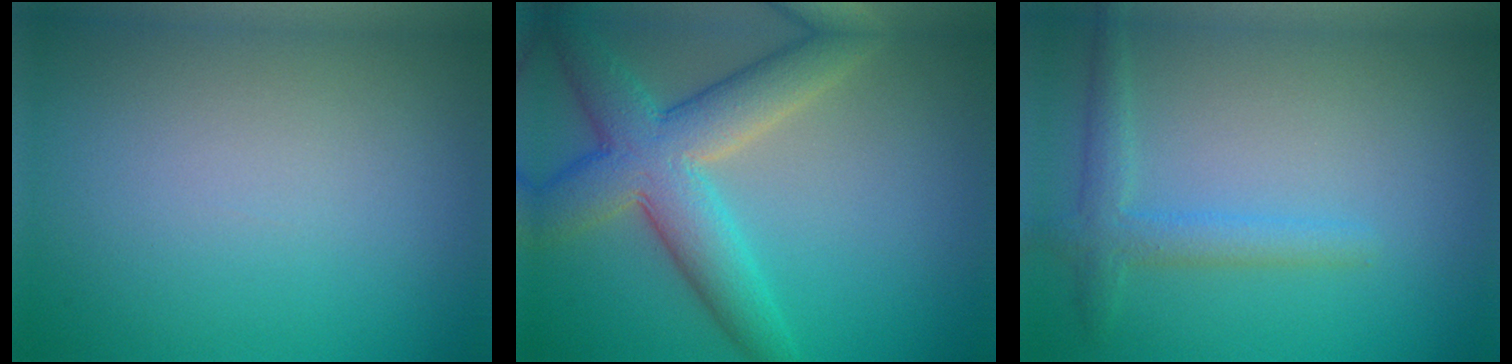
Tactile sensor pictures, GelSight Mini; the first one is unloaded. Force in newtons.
{"total": 7.3, "press": 7.3, "slide": 0.4}
{"total": 2.4, "press": 2.4, "slide": 0.0}